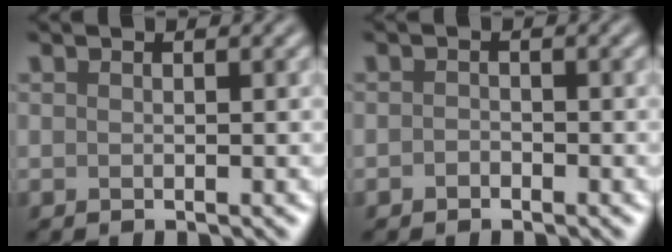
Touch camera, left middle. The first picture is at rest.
{"total": 0.7, "force": [-0.4, 0.5, 0.3], "torque": [-0.005, -0.002, -0.009]}